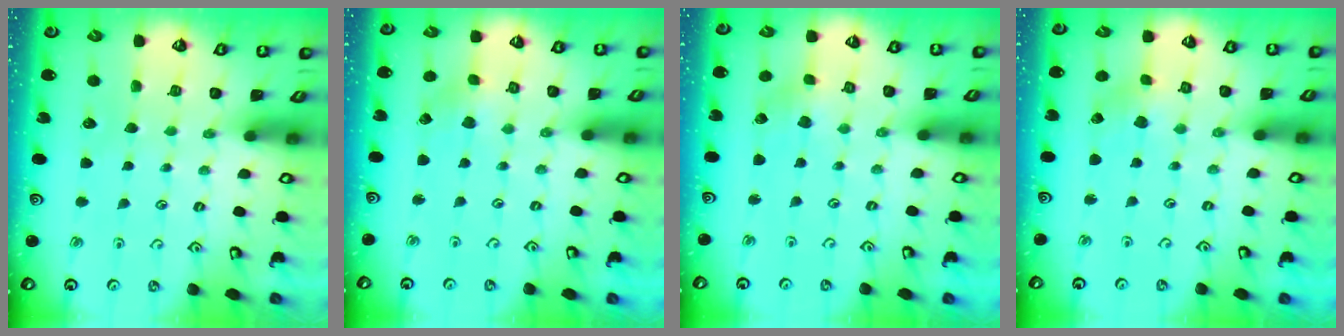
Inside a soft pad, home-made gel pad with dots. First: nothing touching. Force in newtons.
{"total": 1.3, "press": 1.3, "slide": 0.1}
{"total": 1.8, "press": 1.8, "slide": 0.3}
{"total": 2.2, "press": 2.2, "slide": 0.4}